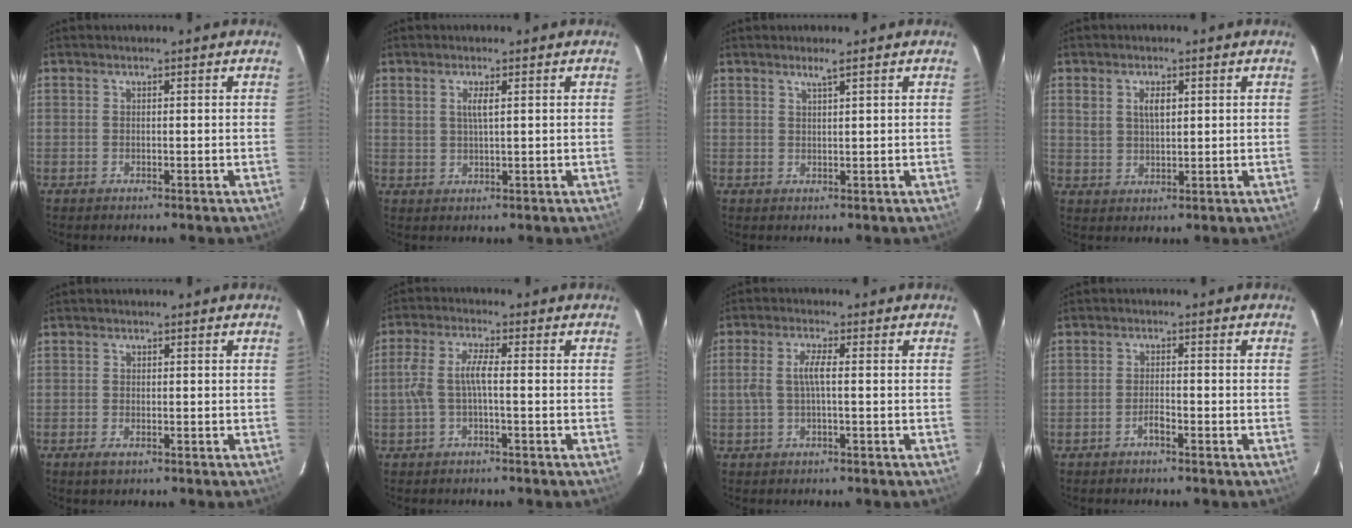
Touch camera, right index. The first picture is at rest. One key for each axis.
{"total": 2.1, "fx": 0.8, "fy": 0.3, "fz": 1.9, "tx": -0.036, "ty": 0.001, "tz": 0.015}
{"total": 1.5, "fx": 1.1, "fy": -0.3, "fz": 1.0, "tx": -0.018, "ty": -0.001, "tz": 0.019}
{"total": 3.7, "fx": 1.3, "fy": 2.2, "fz": 2.7, "tx": -0.049, "ty": 0.005, "tz": 0.027}
{"total": 1.6, "fx": -0.9, "fy": 0.8, "fz": 1.1, "tx": -0.024, "ty": -0.004, "tz": -0.017}
{"total": 4.7, "fx": -1.1, "fy": 0.7, "fz": 4.5, "tx": -0.102, "ty": 0.008, "tz": -0.019}
{"total": 3.9, "fx": -0.4, "fy": 0.5, "fz": 3.9, "tx": -0.080, "ty": 0.005, "tz": -0.004}
{"total": 1.8, "fx": -1.4, "fy": 0.3, "fz": 1.1, "tx": -0.024, "ty": 0.003, "tz": -0.028}